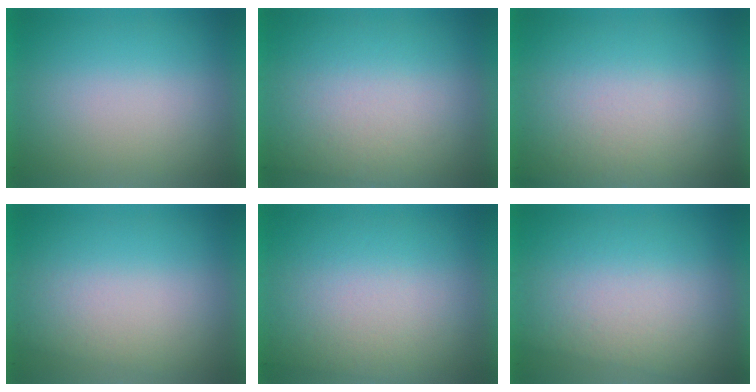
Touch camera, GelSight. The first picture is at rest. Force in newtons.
{"total": 3.1}
{"total": 2.7}
{"total": 1.0}
{"total": 2.9}
{"total": 3.1}